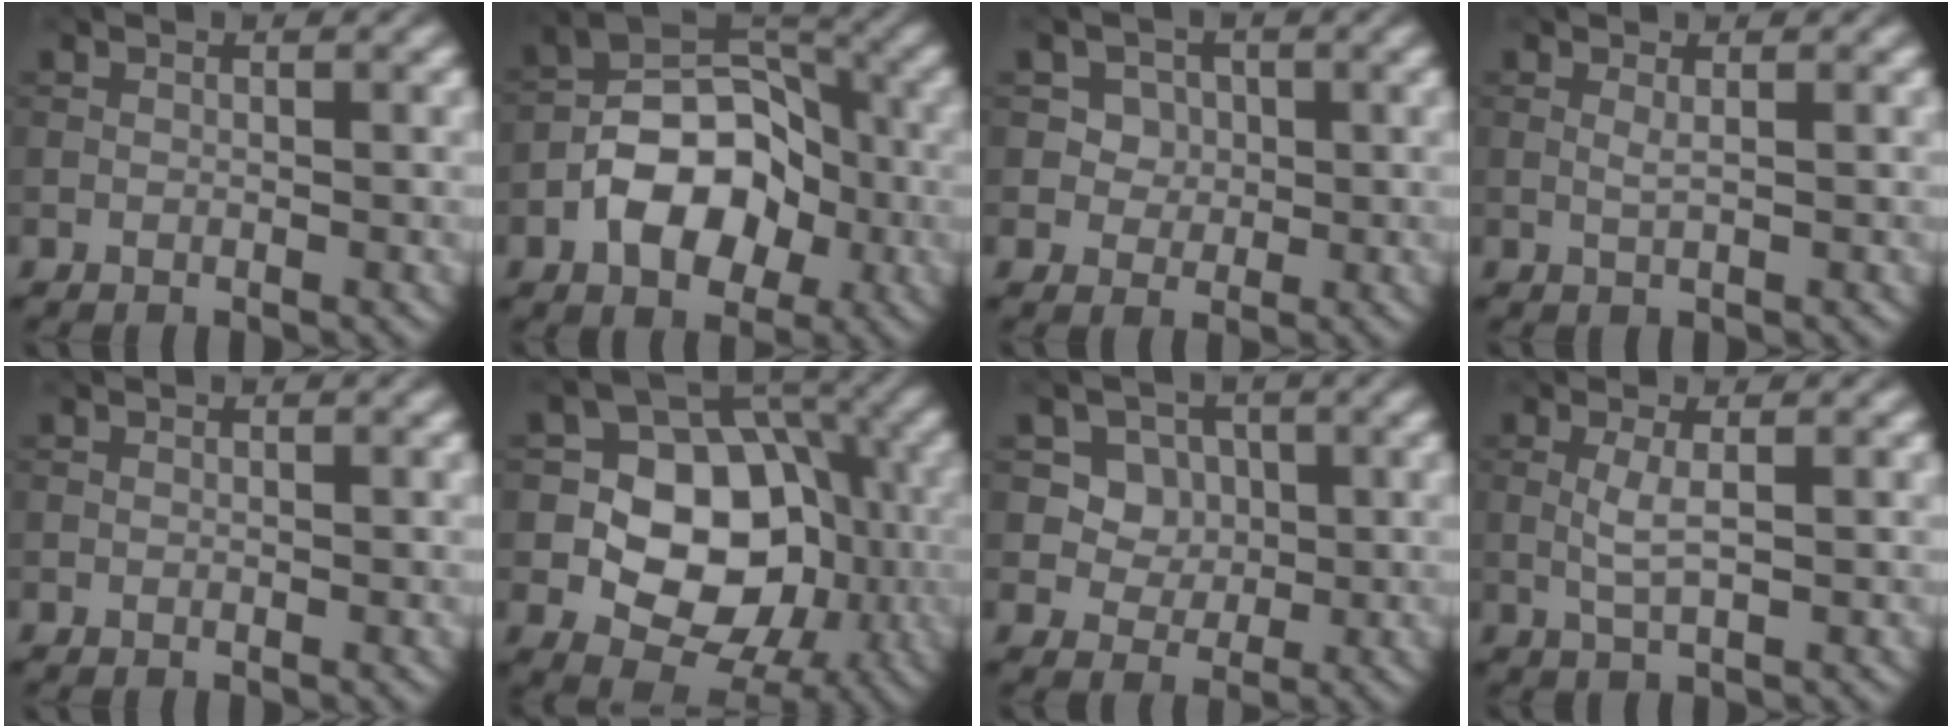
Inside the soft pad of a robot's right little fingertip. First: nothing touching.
{"total": 8.3, "force": [-3.1, 5.1, 5.8], "torque": [-0.092, 0.011, -0.063]}
{"total": 4.2, "force": [1.5, 3.5, 1.7], "torque": [-0.041, -0.005, 0.027]}
{"total": 0.7, "force": [0.1, 0.0, 0.7], "torque": [-0.018, 0.000, 0.001]}
{"total": 0.0}
{"total": 10.6, "force": [-1.8, 7.8, 7.0], "torque": [-0.096, 0.011, -0.044]}
{"total": 5.0, "force": [1.6, 4.3, 2.0], "torque": [-0.045, -0.011, 0.039]}
{"total": 1.9, "force": [-0.2, 0.2, 1.8], "torque": [-0.048, 0.002, -0.006]}